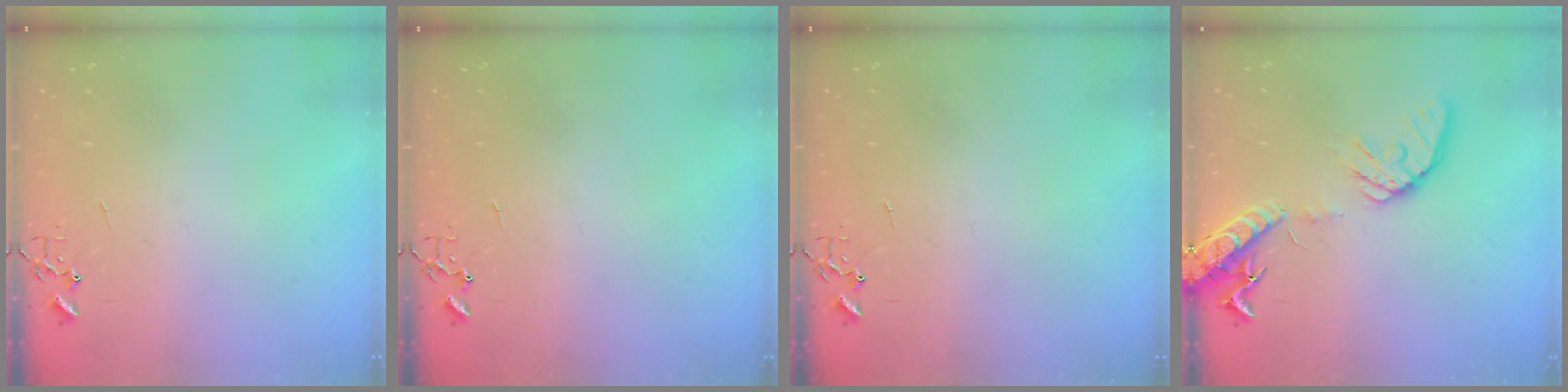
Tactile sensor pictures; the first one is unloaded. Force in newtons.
{"total": 0.0}
{"total": 0.0}
{"total": 16.0, "press": 15.8, "slide": 2.5}